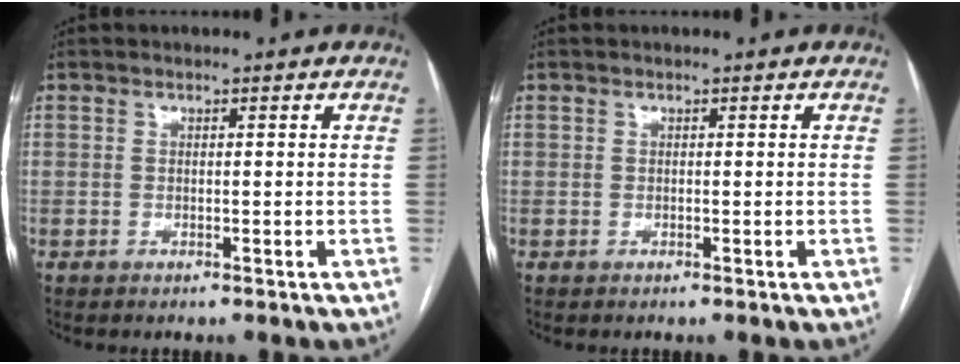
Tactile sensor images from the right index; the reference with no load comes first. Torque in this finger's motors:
{"motor_torque": [0.00, 0.00, 0.00, 0.00]}